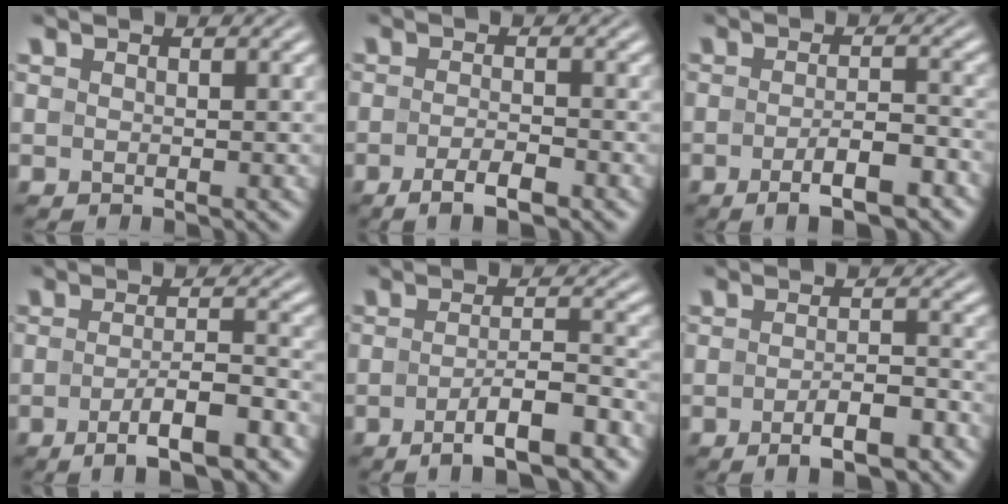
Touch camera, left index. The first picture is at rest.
{"total": 3.4, "force": [-1.9, 0.9, 2.7], "torque": [-0.052, -0.001, -0.035]}
{"total": 5.0, "force": [-2.6, 1.4, 4.1], "torque": [-0.069, -0.001, -0.040]}
{"total": 6.3, "force": [-3.2, 1.5, 5.2], "torque": [-0.079, 0.002, -0.053]}
{"total": 7.0, "force": [-3.8, 1.7, 5.7], "torque": [-0.080, 0.001, -0.060]}
{"total": 4.5, "force": [-2.5, 1.3, 3.6], "torque": [-0.060, 0.000, -0.036]}